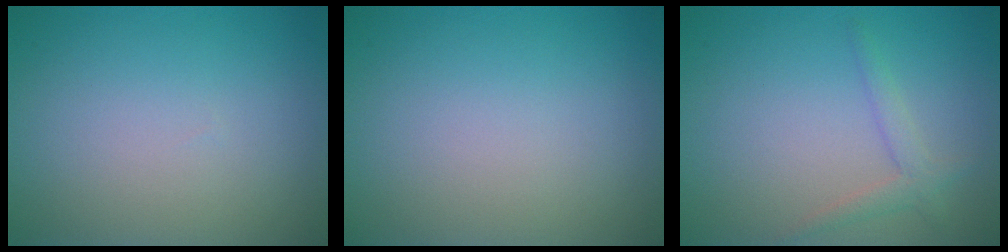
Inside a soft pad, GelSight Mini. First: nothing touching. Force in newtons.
{"total": 0.0}
{"total": 1.8, "press": 1.8, "slide": 0.2}